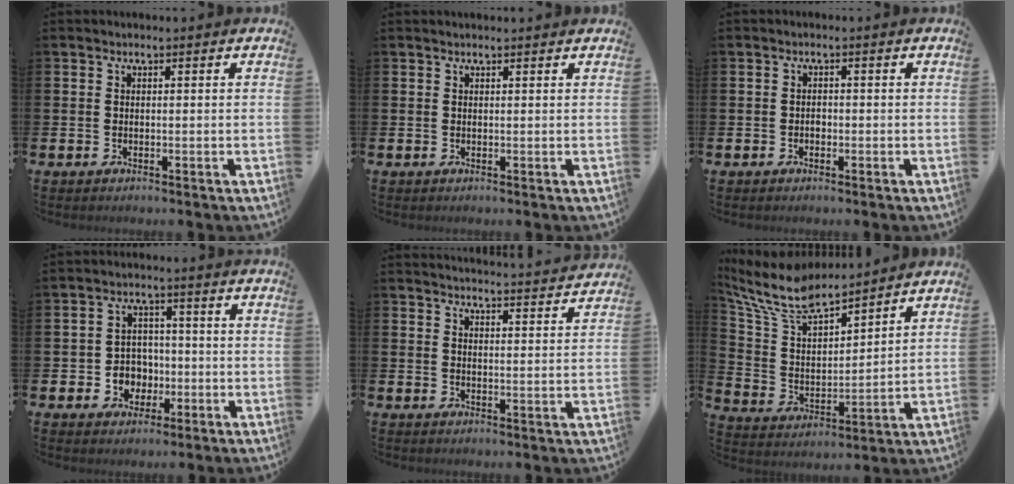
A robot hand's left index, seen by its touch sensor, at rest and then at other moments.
{"total": 0.7, "force": [0.6, 0.0, 0.1], "torque": [0.004, -0.003, 0.011]}
{"total": 0.9, "force": [-0.4, 0.7, 0.3], "torque": [0.002, -0.001, -0.011]}
{"total": 4.4, "force": [-0.9, 4.1, 1.1], "torque": [-0.018, -0.001, -0.025]}
{"total": 4.0, "force": [3.9, -0.4, 0.2], "torque": [0.004, -0.037, 0.066]}
{"total": 8.4, "force": [7.6, 1.8, 3.0], "torque": [-0.089, -0.043, 0.135]}